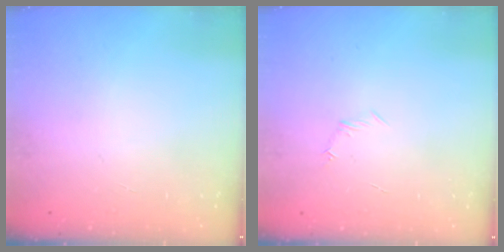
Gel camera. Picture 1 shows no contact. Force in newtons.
{"total": 3.9, "press": 3.7, "slide": 1.0}